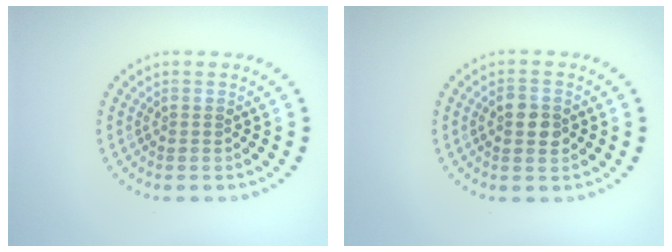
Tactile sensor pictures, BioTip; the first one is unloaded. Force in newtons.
{"total": 2.6, "press": 2.6, "slide": 0.1}